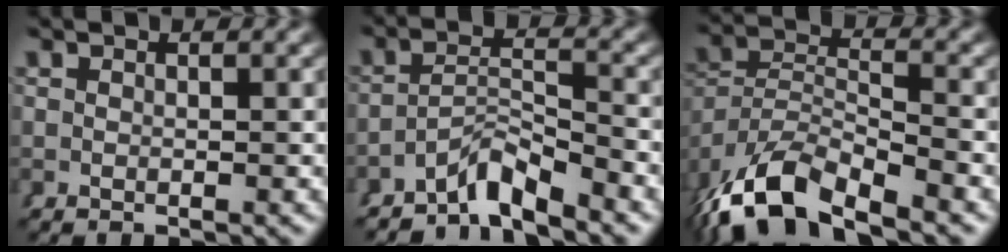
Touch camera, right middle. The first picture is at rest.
{"total": 4.0, "force": [-3.4, 0.4, 2.1], "torque": [-0.021, 0.000, -0.058]}
{"total": 9.3, "force": [-5.4, 5.3, 5.4], "torque": [-0.129, -0.042, -0.073]}